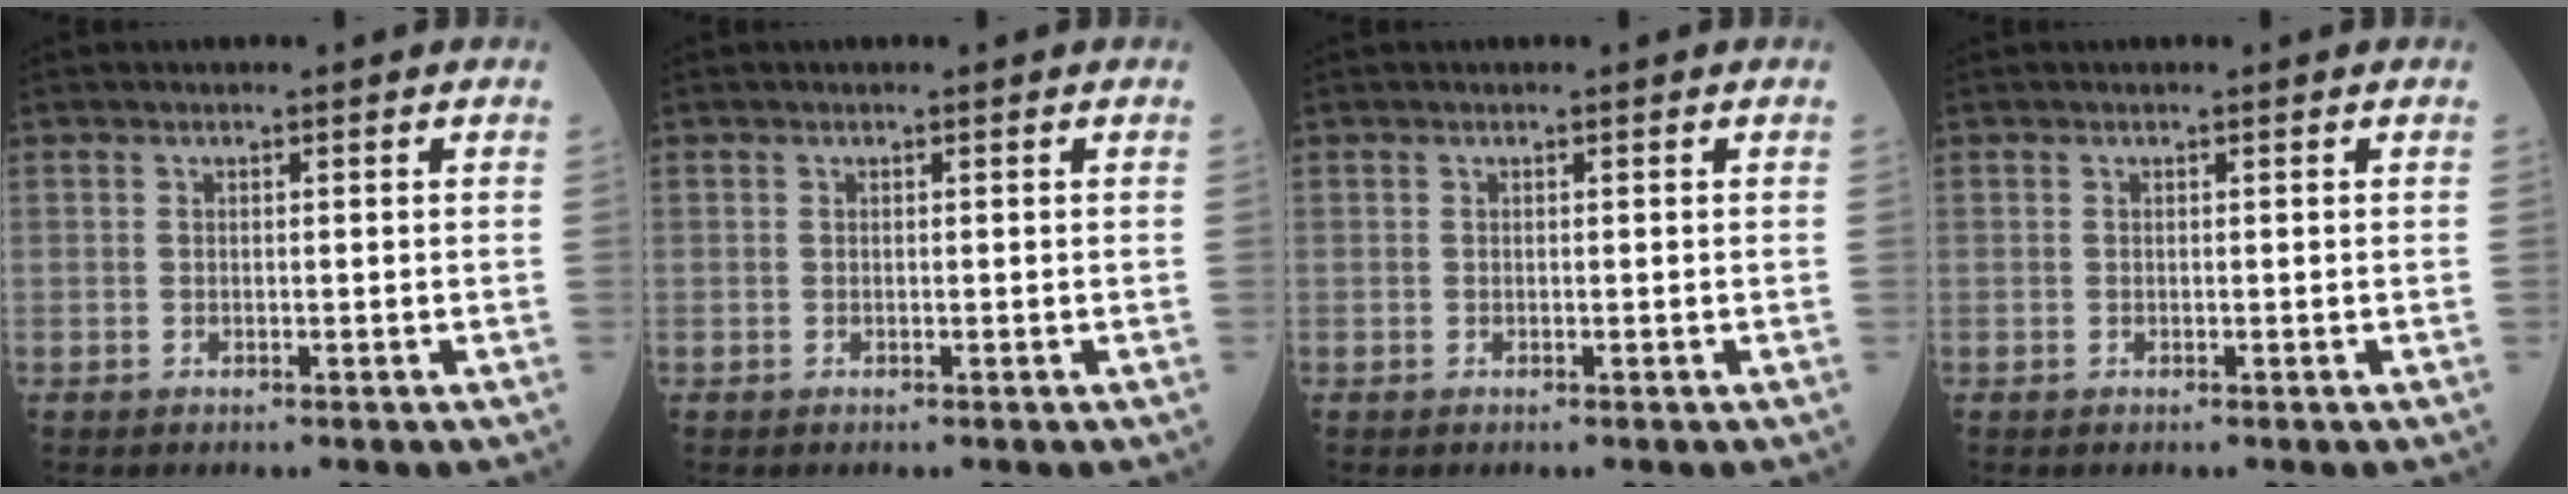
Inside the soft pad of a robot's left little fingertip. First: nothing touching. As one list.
[{"total": 0.0}, {"total": 0.0}, {"total": 0.0}]